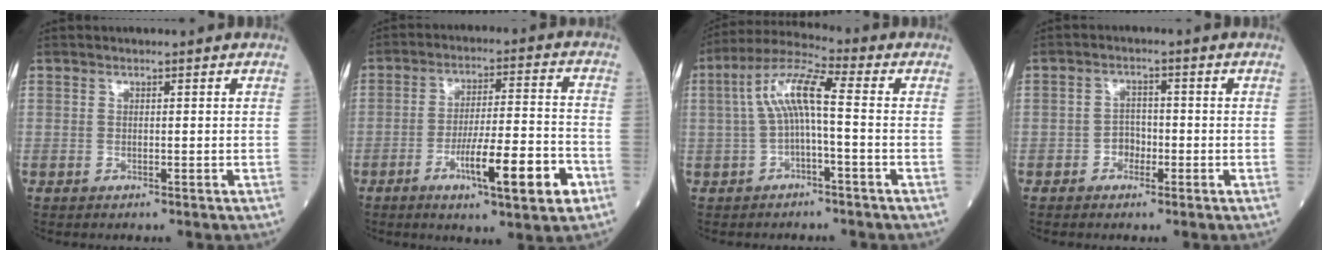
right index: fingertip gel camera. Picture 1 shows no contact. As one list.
[{"total": 12.3, "force": [-5.3, 1.2, 11.0], "torque": [-0.176, -0.002, -0.081]}, {"total": 8.2, "force": [0.0, 0.9, 8.1], "torque": [-0.160, 0.033, -0.004]}, {"total": 2.4, "force": [-1.1, 1.8, 1.1], "torque": [-0.012, 0.009, -0.021]}]